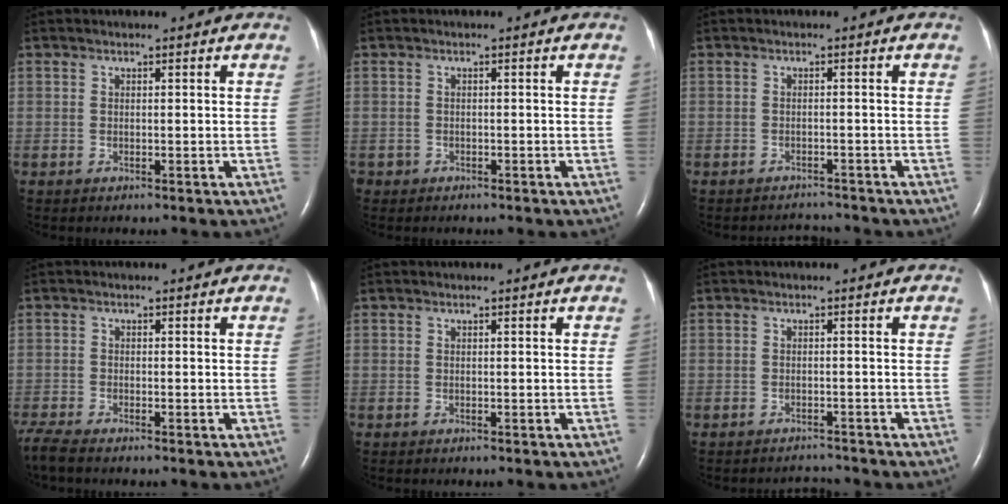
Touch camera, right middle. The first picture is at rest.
{"total": 0.9, "force": [-0.6, 0.6, -0.1], "torque": [-0.006, 0.004, -0.011]}
{"total": 2.5, "force": [-2.4, 0.0, -0.7], "torque": [0.007, -0.010, -0.034]}
{"total": 3.2, "force": [-2.9, 0.1, 1.5], "torque": [-0.036, -0.013, -0.057]}
{"total": 0.0}
{"total": 1.9, "force": [-1.9, -0.2, -0.6], "torque": [0.005, -0.011, -0.024]}